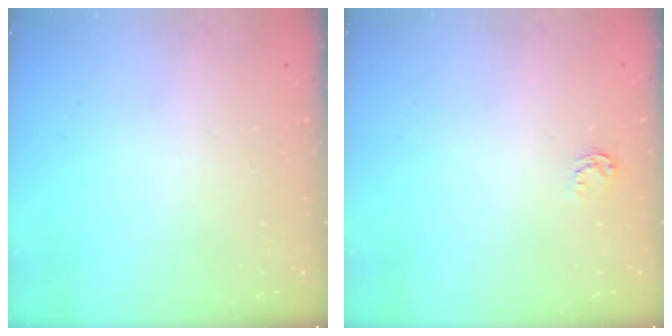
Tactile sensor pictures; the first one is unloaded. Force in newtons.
{"total": 2.6, "press": 2.6, "slide": 0.4}